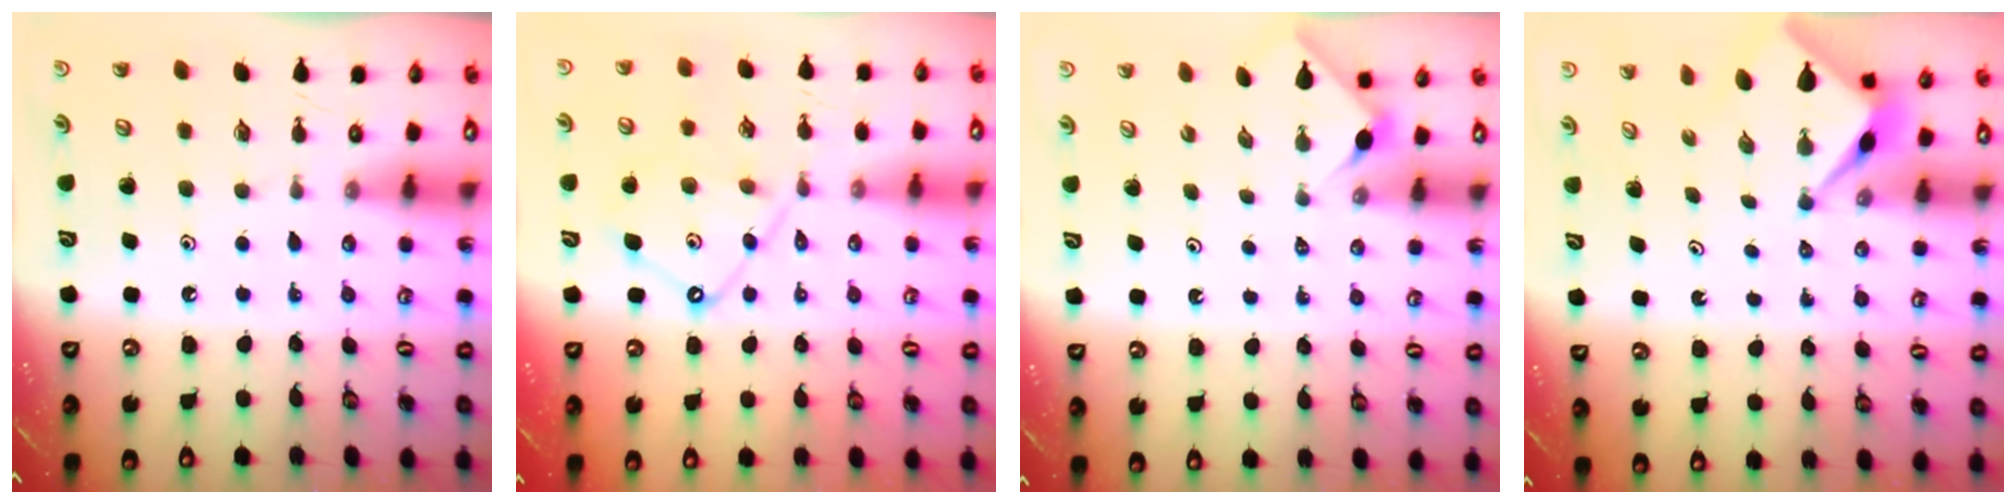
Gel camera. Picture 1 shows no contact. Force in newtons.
{"total": 11.4, "press": 11.4, "slide": 1.0}
{"total": 1.9, "press": 1.8, "slide": 0.4}
{"total": 2.7, "press": 2.7, "slide": 0.1}